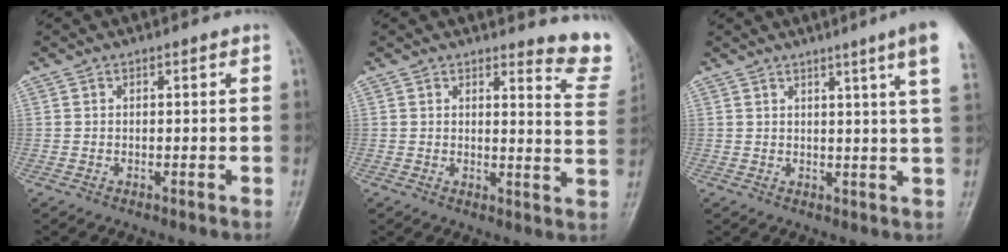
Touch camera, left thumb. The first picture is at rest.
{"total": 8.7, "force": [8.4, 1.5, 1.5], "torque": [0.013, -0.099, 0.071]}
{"total": 8.2, "force": [5.0, -1.0, 6.5], "torque": [-0.082, -0.019, 0.050]}